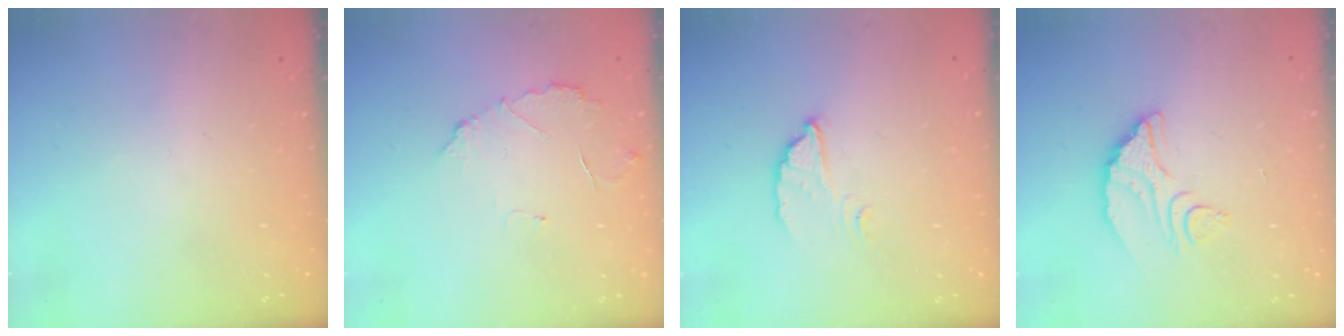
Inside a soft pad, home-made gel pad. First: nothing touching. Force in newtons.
{"total": 5.4, "press": 5.4, "slide": 0.4}
{"total": 4.0, "press": 4.0, "slide": 0.1}
{"total": 7.6, "press": 7.6, "slide": 0.4}